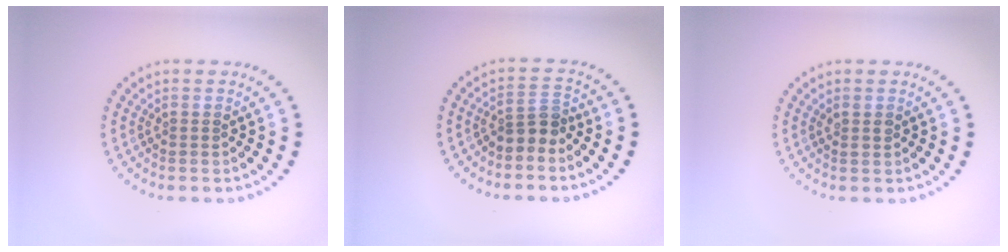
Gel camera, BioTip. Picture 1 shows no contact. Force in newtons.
{"total": 2.4, "press": 1.9, "slide": 1.4}
{"total": 0.9, "press": 0.8, "slide": 0.4}